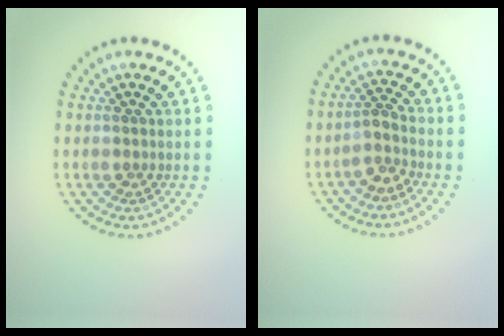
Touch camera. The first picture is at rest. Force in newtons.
{"total": 1.8, "press": 1.3, "slide": 1.3}